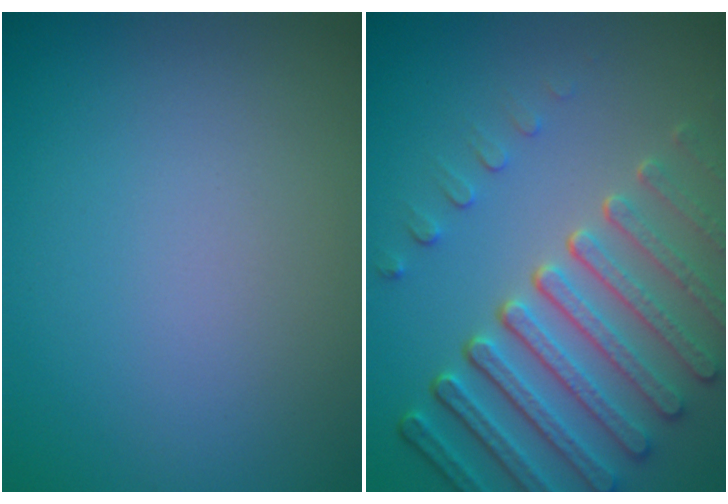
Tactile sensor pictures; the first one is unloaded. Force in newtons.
{"total": 7.2, "press": 5.6, "slide": 4.6}